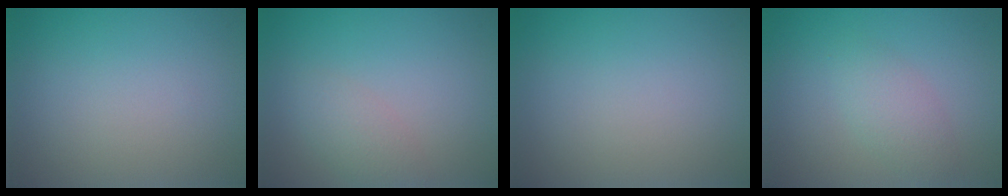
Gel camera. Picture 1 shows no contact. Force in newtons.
{"total": 2.0, "press": 2.0, "slide": 0.1}
{"total": 0.0}
{"total": 2.2, "press": 2.2, "slide": 0.0}